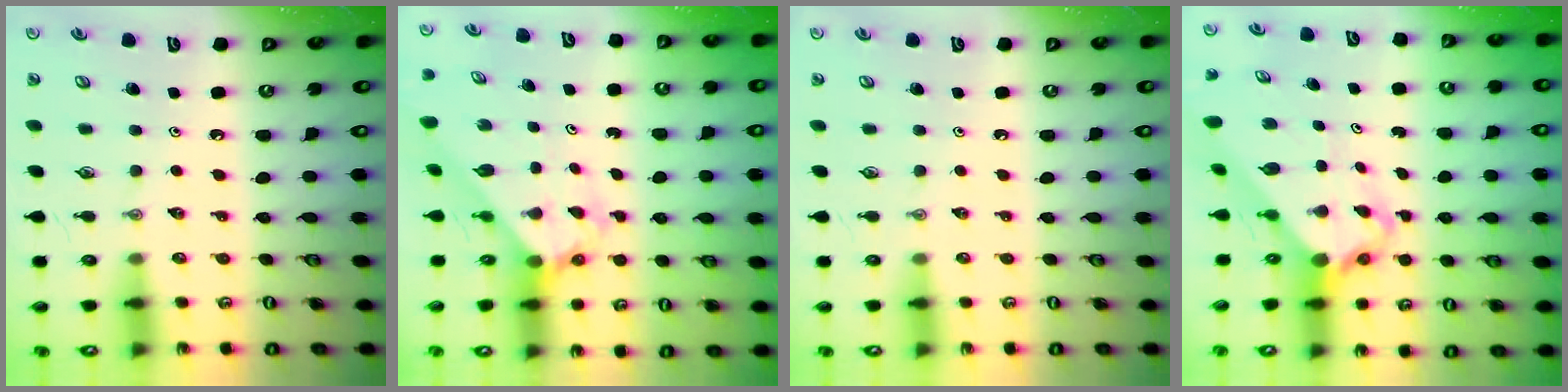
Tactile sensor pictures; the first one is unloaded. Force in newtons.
{"total": 2.3, "press": 2.3, "slide": 0.2}
{"total": 0.0}
{"total": 2.9, "press": 2.9, "slide": 0.3}